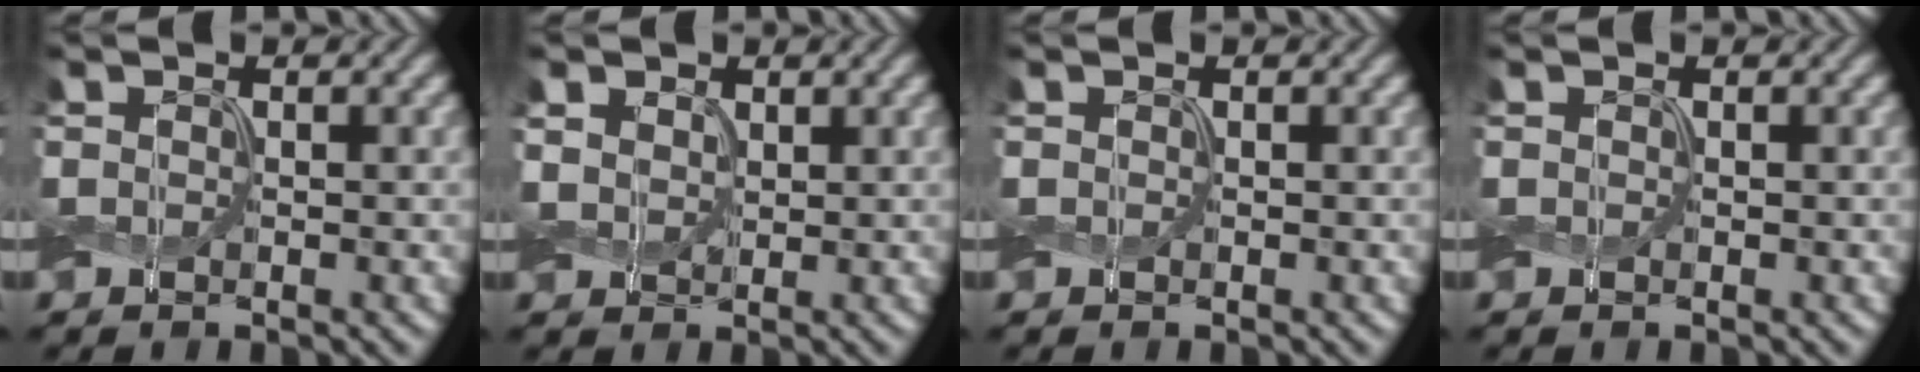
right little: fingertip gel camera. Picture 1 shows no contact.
{"total": 2.2, "force": [0.7, 1.7, 1.1], "torque": [-0.032, -0.004, 0.010]}
{"total": 0.0}
{"total": 0.0}